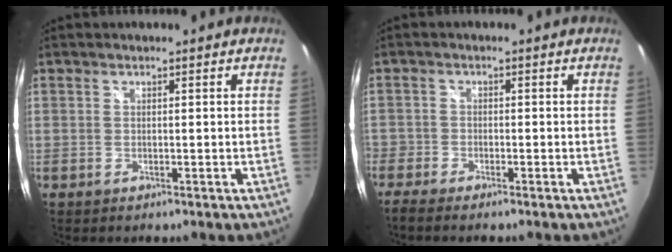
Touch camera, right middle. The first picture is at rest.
{"total": 3.7, "force": [-3.3, 1.0, 1.2], "torque": [-0.046, -0.014, -0.068]}